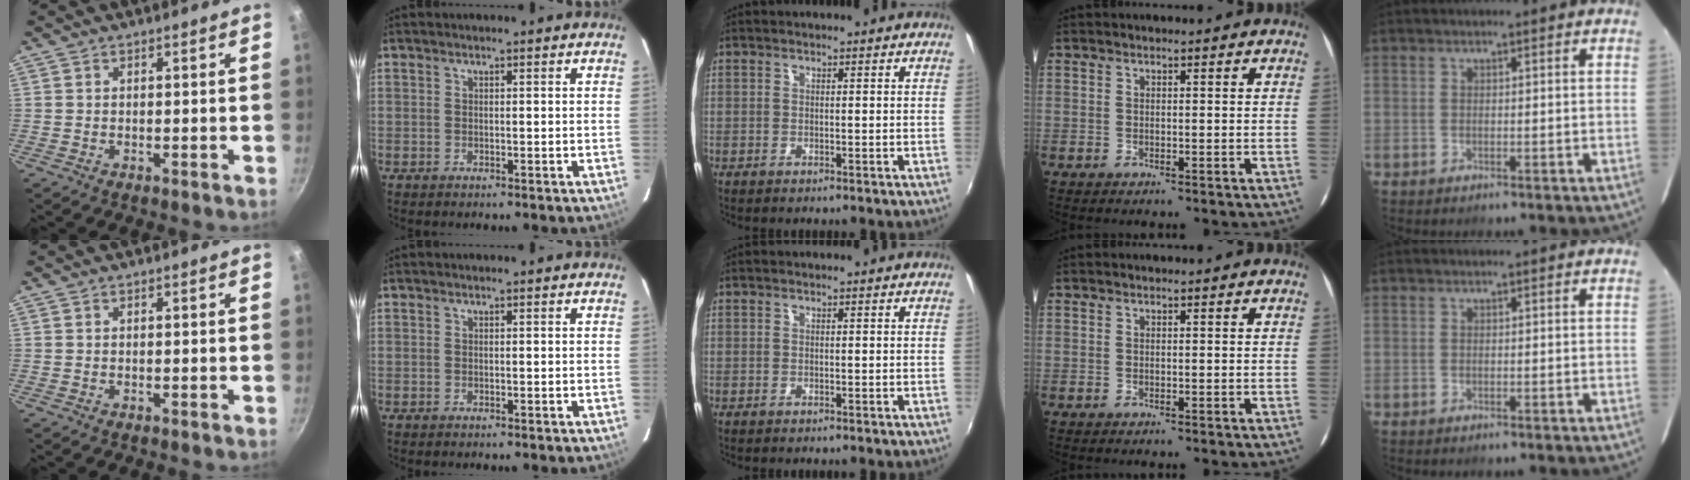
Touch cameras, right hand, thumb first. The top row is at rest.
{}